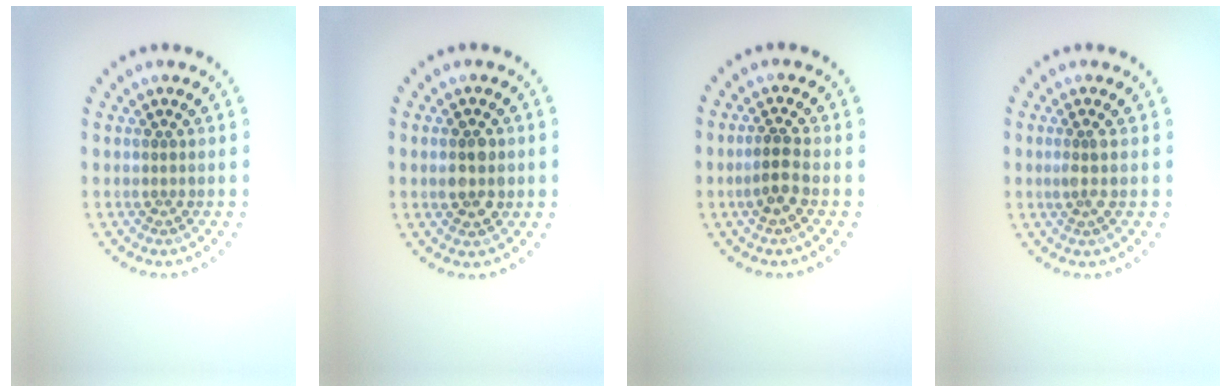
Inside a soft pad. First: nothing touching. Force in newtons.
{"total": 2.8, "press": 2.8, "slide": 0.1}
{"total": 2.1, "press": 2.0, "slide": 0.7}
{"total": 1.4, "press": 1.0, "slide": 0.9}